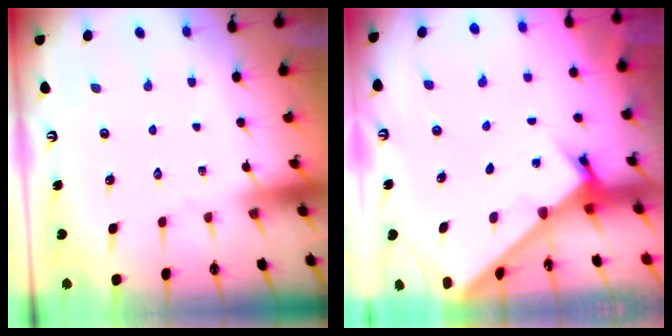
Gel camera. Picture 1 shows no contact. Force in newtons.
{"total": 2.6, "press": 2.6, "slide": 0.3}